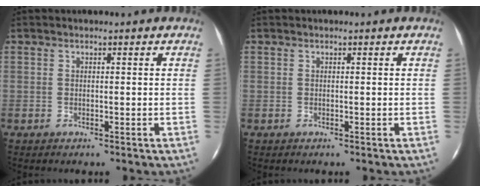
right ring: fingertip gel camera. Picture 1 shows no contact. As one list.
[{"total": 0.0}]